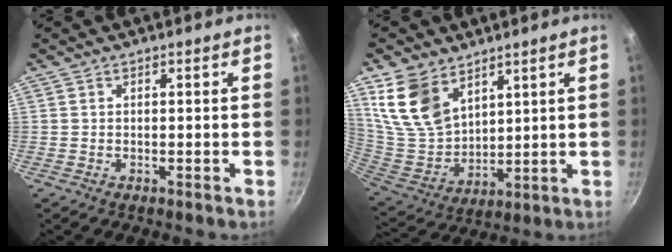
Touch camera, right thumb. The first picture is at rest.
{"total": 13.9, "force": [8.2, 8.6, 7.1], "torque": [-0.120, -0.052, 0.176]}